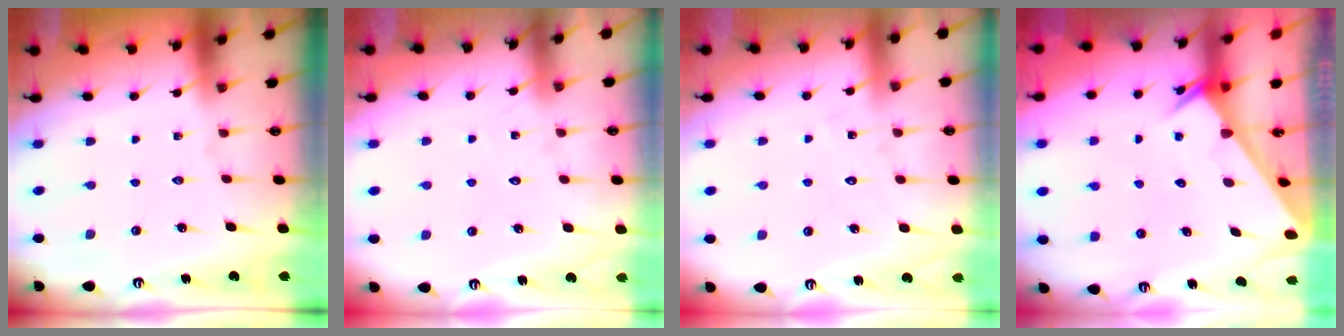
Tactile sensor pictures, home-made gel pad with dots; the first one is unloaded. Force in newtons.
{"total": 5.7, "press": 5.7, "slide": 0.6}
{"total": 5.3, "press": 5.3, "slide": 0.3}
{"total": 2.3, "press": 2.3, "slide": 0.1}